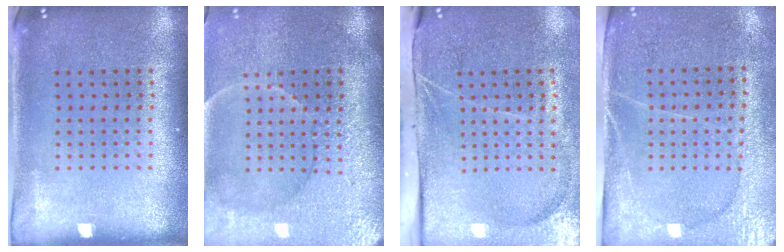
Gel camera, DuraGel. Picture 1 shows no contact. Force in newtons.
{"total": 4.1, "press": 3.7, "slide": 1.7}
{"total": 4.3, "press": 3.5, "slide": 2.6}
{"total": 2.9, "press": 2.7, "slide": 1.2}